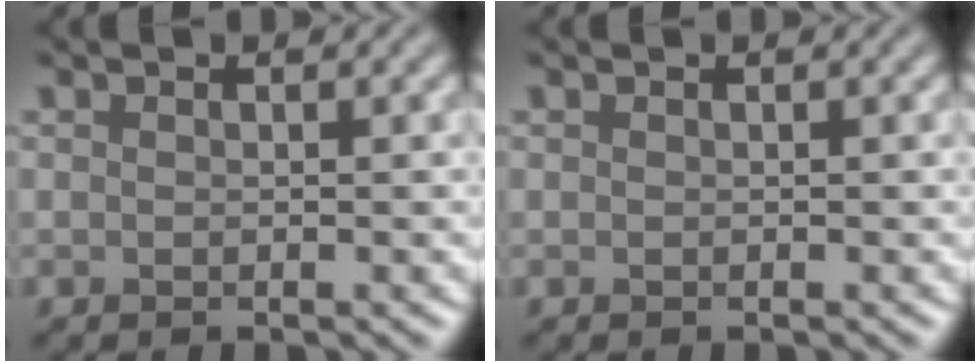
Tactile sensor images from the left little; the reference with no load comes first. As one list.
[{"total": 0.0}]